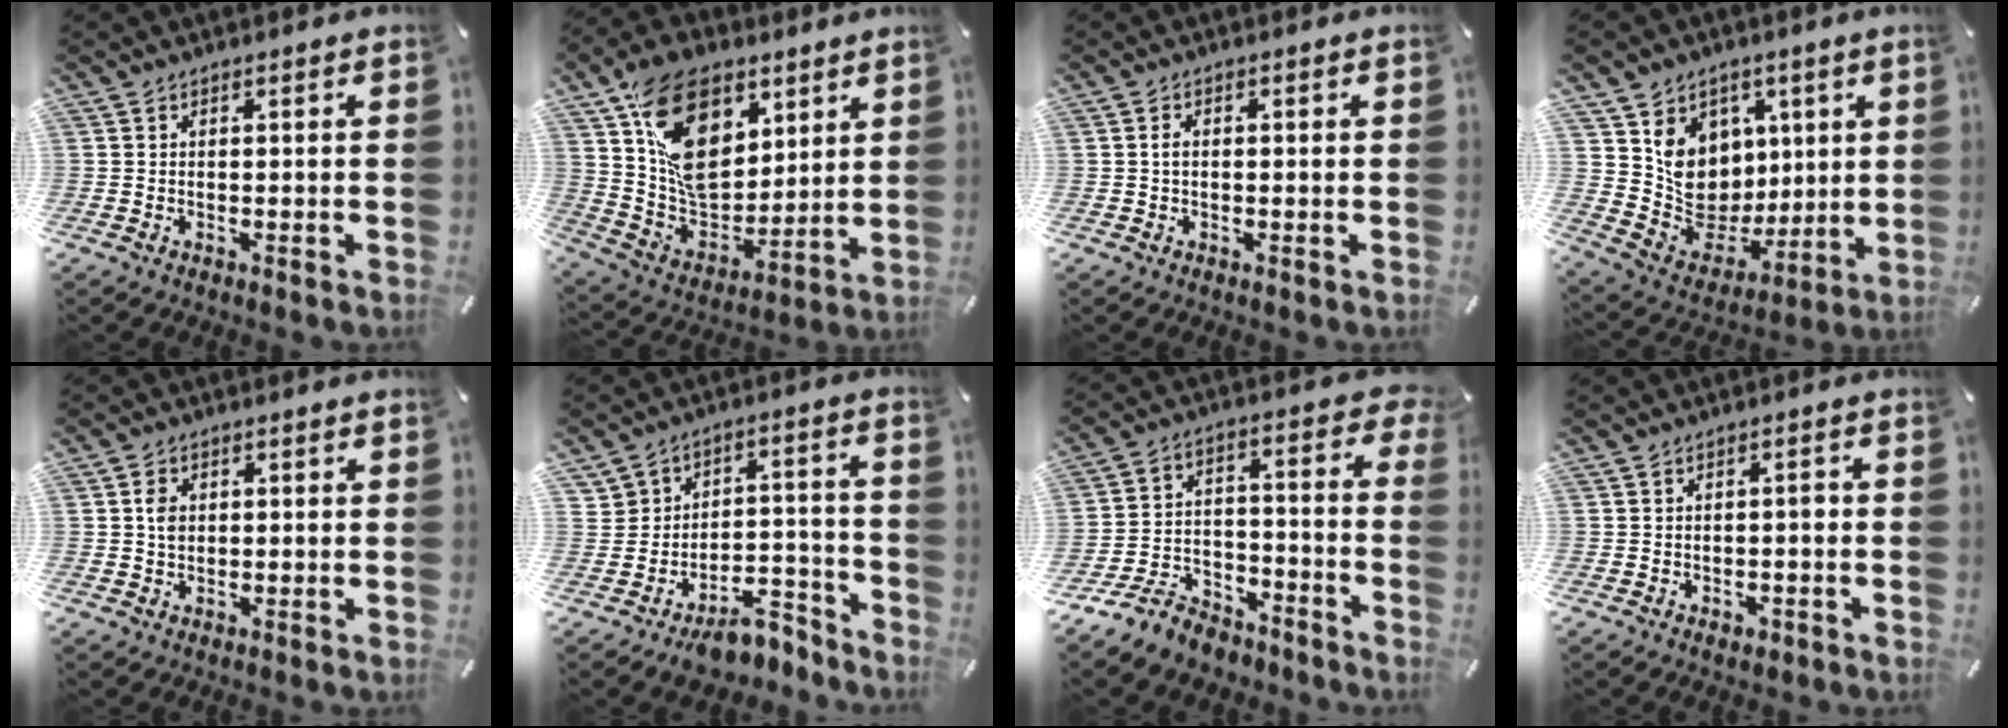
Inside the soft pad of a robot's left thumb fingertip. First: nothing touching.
{"total": 19.9, "force": [9.5, 13.0, 11.8], "torque": [-0.213, -0.042, 0.179]}
{"total": 1.5, "force": [0.0, 0.7, 1.3], "torque": [-0.026, 0.003, -0.001]}
{"total": 13.1, "force": [2.9, 12.1, 4.3], "torque": [-0.067, -0.025, 0.073]}
{"total": 3.1, "force": [0.4, 2.3, 2.1], "torque": [-0.035, 0.005, 0.004]}
{"total": 9.2, "force": [-5.7, 6.7, 2.8], "torque": [-0.013, 0.040, -0.093]}
{"total": 11.8, "force": [-7.4, 7.4, 5.4], "torque": [-0.091, 0.046, -0.131]}
{"total": 2.5, "force": [-0.6, 1.7, 1.7], "torque": [-0.025, 0.003, -0.015]}